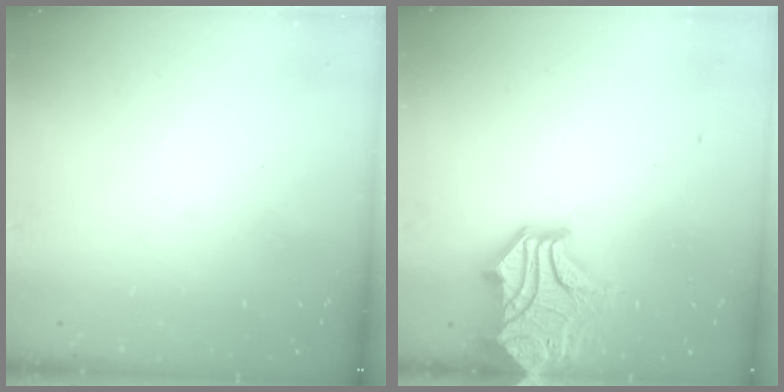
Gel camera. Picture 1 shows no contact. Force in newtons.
{"total": 14.0, "press": 13.8, "slide": 2.6}